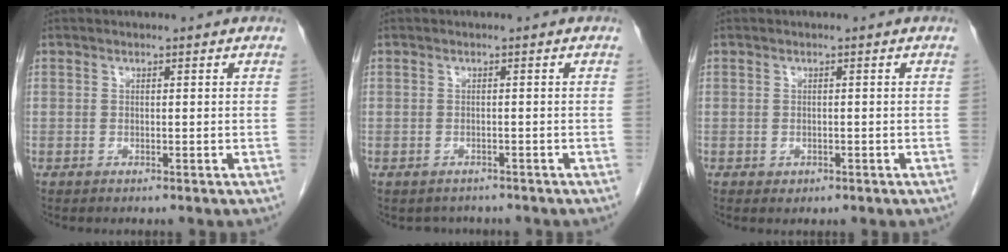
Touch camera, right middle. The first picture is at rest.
{"total": 2.4, "force": [-2.0, 1.3, 0.0], "torque": [-0.004, 0.002, -0.029]}
{"total": 0.8, "force": [-0.3, 0.7, 0.3], "torque": [-0.007, 0.001, 0.001]}